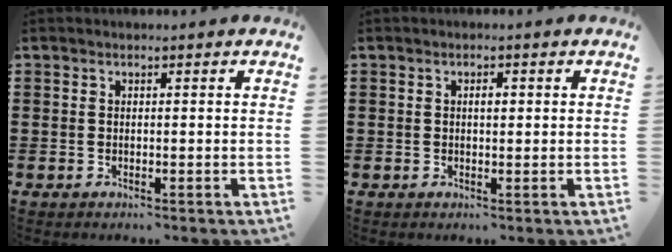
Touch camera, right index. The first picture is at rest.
{"total": 1.3, "force": [0.2, 0.5, 1.2], "torque": [-0.024, 0.005, 0.002]}